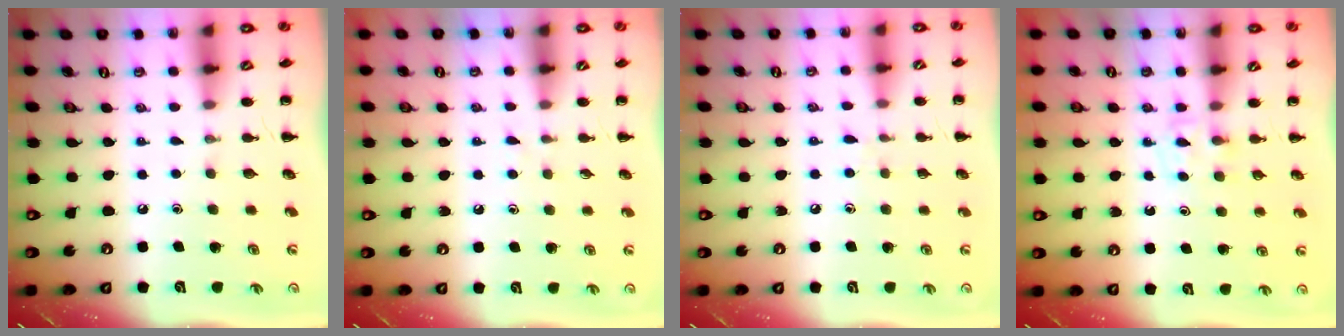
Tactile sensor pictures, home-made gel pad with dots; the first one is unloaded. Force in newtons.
{"total": 2.9, "press": 2.6, "slide": 1.4}
{"total": 4.7, "press": 4.4, "slide": 1.6}
{"total": 4.1, "press": 3.9, "slide": 1.4}